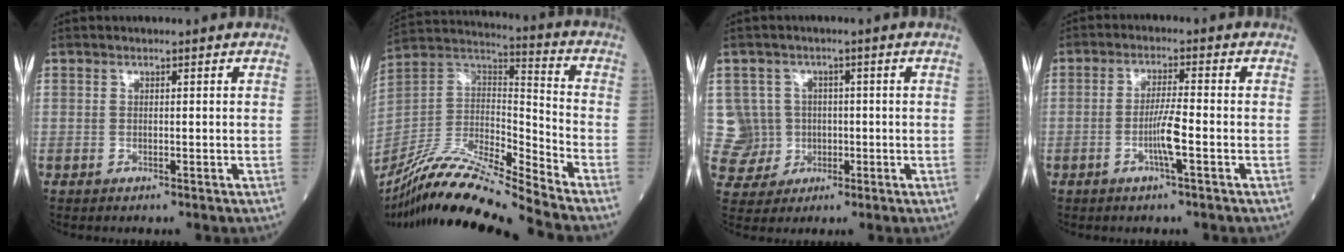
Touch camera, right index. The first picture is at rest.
{"total": 18.3, "force": [-16.4, -1.1, 8.2], "torque": [-0.160, 0.014, -0.304]}
{"total": 6.5, "force": [0.3, 6.4, -0.4], "torque": [0.011, 0.021, 0.014]}
{"total": 4.6, "force": [-1.6, -0.2, 4.4], "torque": [-0.086, -0.003, -0.032]}